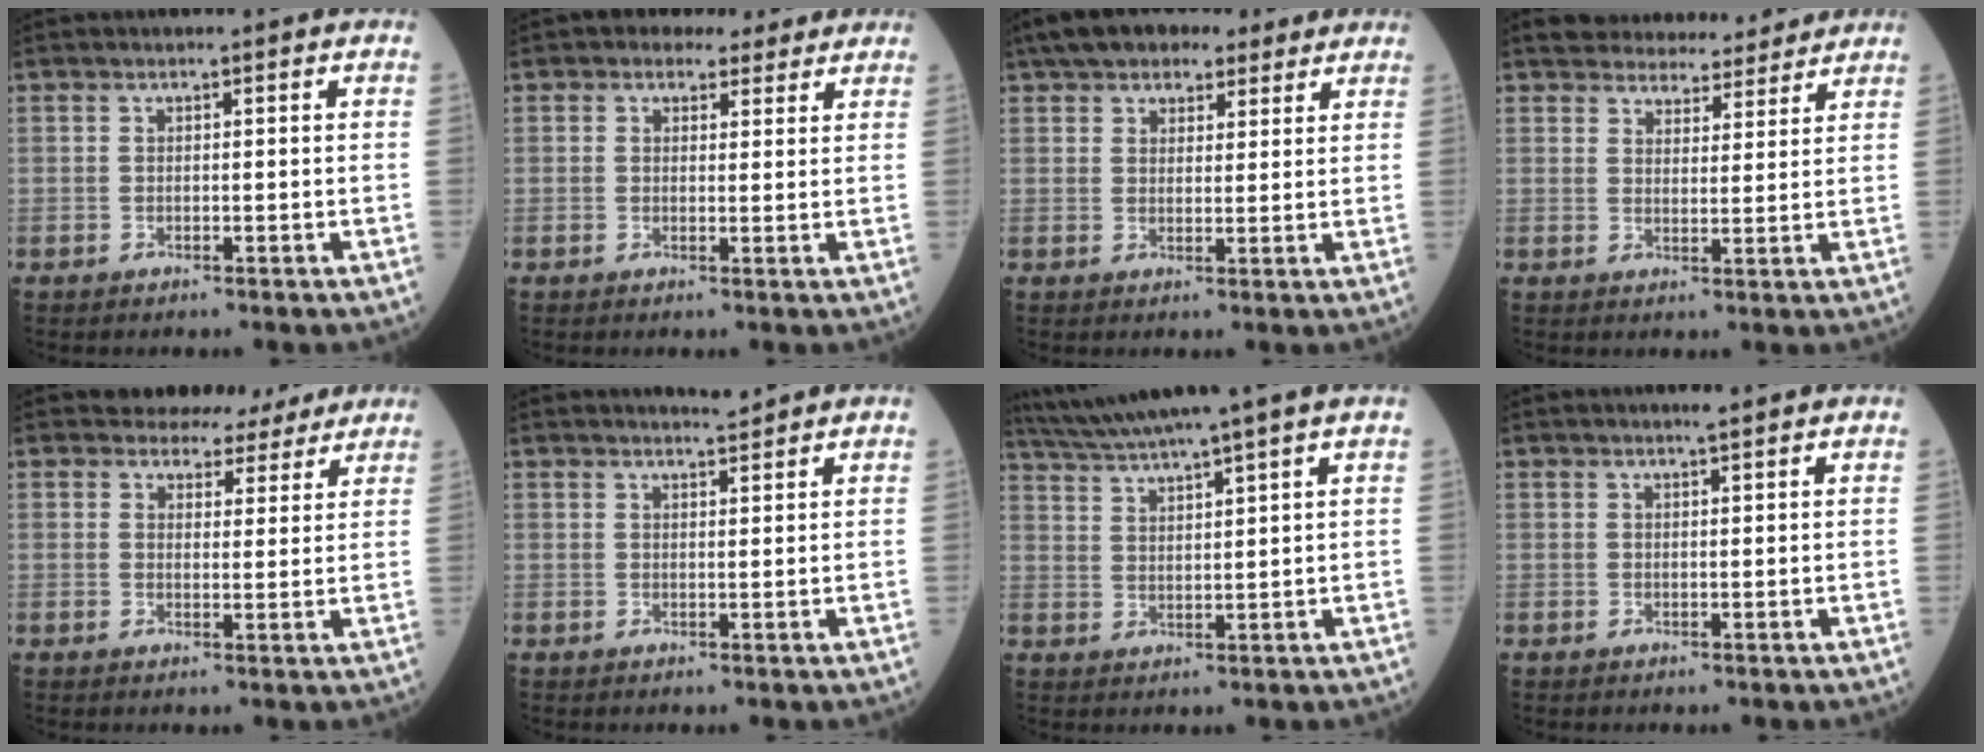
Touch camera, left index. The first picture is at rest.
{"total": 4.2, "force": [3.3, 2.4, 0.9], "torque": [-0.008, 0.014, 0.040]}
{"total": 10.0, "force": [7.6, 4.5, 4.7], "torque": [-0.066, 0.042, 0.115]}
{"total": 9.0, "force": [8.5, 2.5, 1.6], "torque": [-0.013, 0.006, 0.106]}
{"total": 6.3, "force": [5.7, 2.6, 0.1], "torque": [0.007, 0.001, 0.059]}
{"total": 1.9, "force": [1.9, -0.3, 0.1], "torque": [-0.004, -0.003, 0.036]}
{"total": 9.3, "force": [7.9, -2.3, 4.4], "torque": [-0.079, 0.013, 0.134]}
{"total": 1.1, "force": [1.0, -0.2, 0.5], "torque": [-0.013, -0.004, 0.020]}